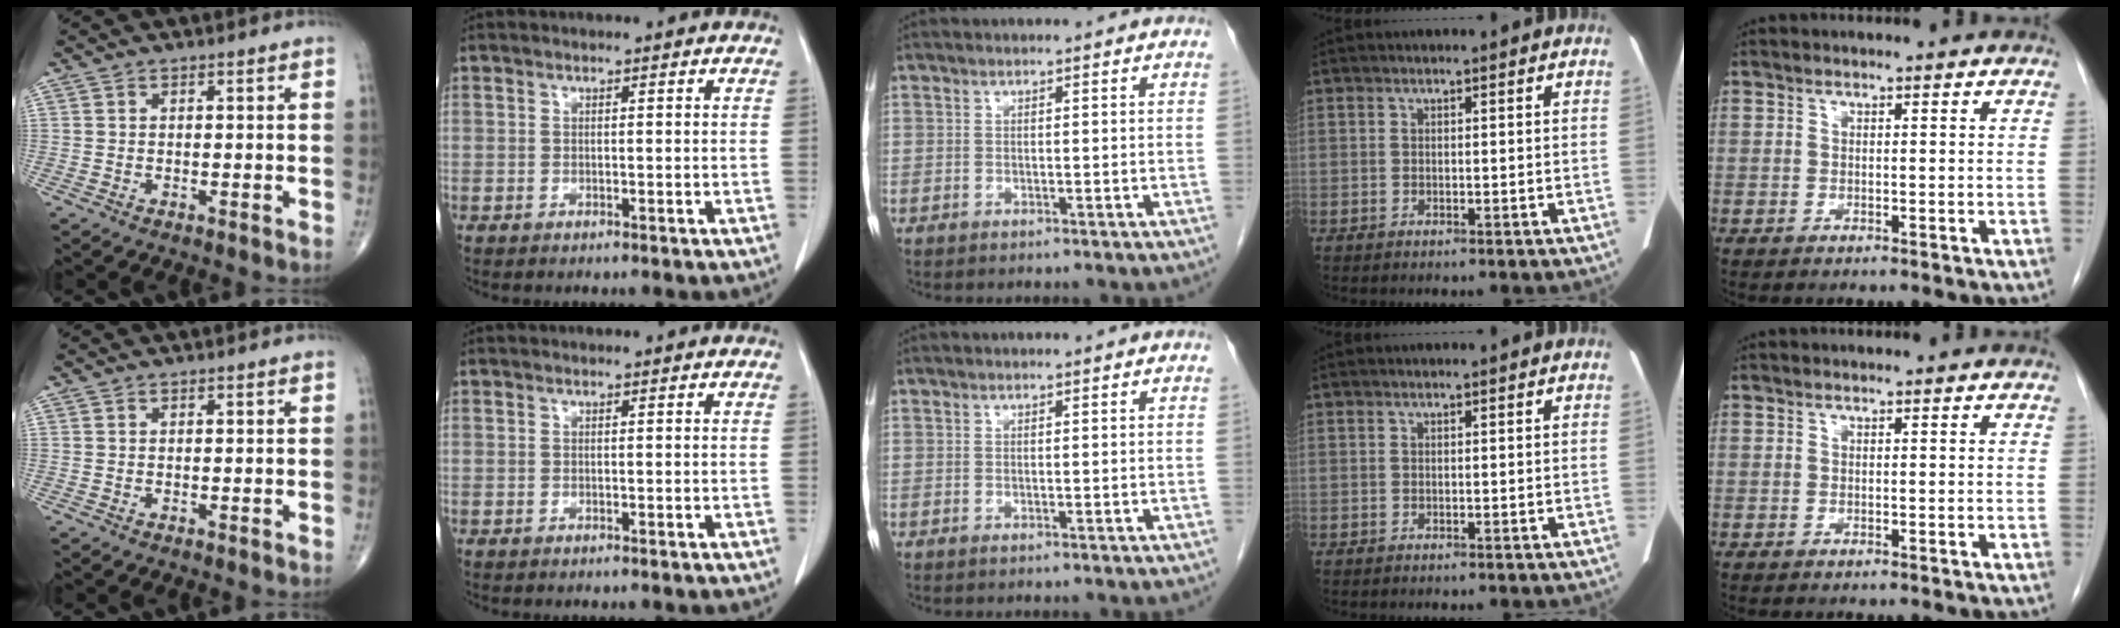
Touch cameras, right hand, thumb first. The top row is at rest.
{}